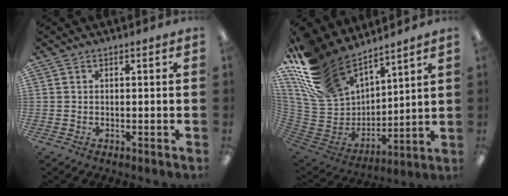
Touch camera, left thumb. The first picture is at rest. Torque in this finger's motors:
{"motor_torque": [0.64, 0.13, 1.16, -1.61, 0.19]}